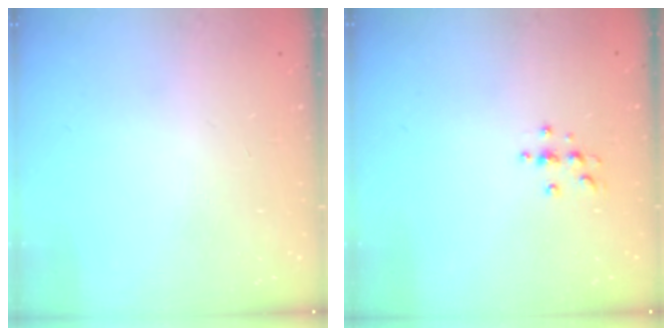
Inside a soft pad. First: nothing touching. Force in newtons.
{"total": 3.3, "press": 3.3, "slide": 0.5}